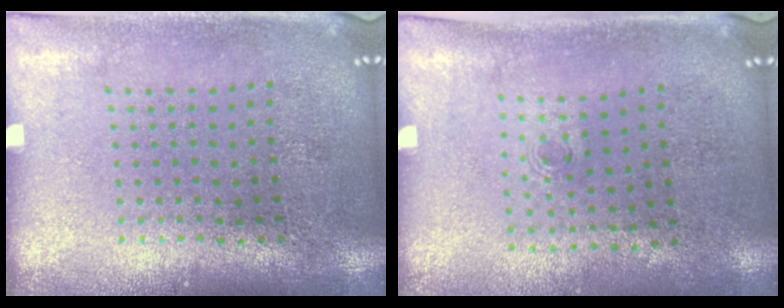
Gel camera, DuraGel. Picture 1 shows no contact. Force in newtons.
{"total": 0.6, "press": 0.3, "slide": 0.5}